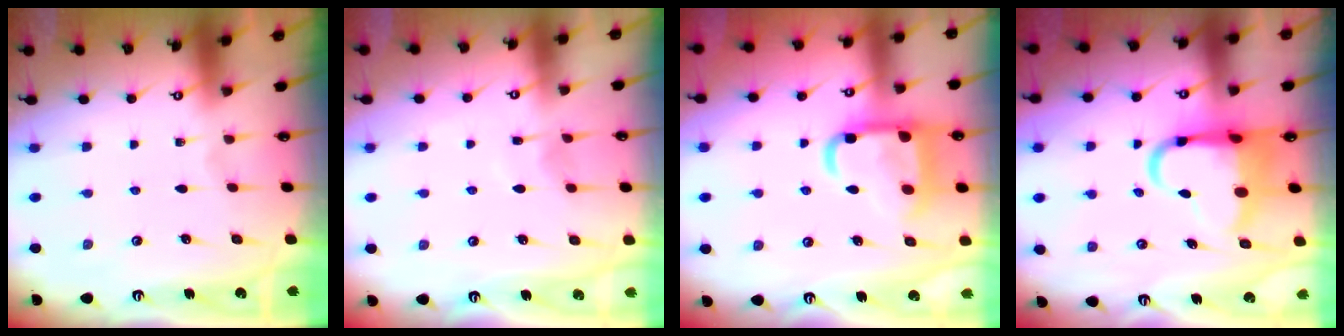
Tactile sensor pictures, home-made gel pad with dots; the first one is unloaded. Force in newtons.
{"total": 5.1, "press": 5.1, "slide": 0.5}
{"total": 15.7, "press": 15.6, "slide": 1.6}
{"total": 8.7, "press": 8.3, "slide": 2.6}